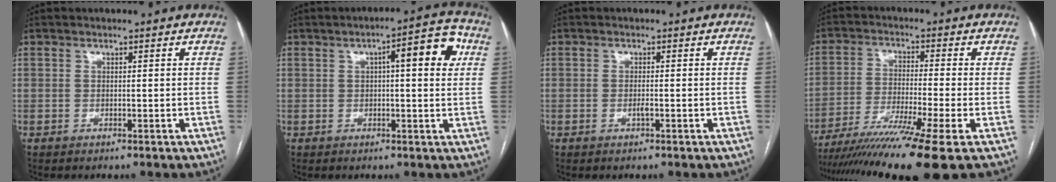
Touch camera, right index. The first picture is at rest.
{"total": 8.0, "force": [2.1, 1.7, 7.5], "torque": [-0.100, 0.024, 0.022]}
{"total": 1.2, "force": [-0.4, 0.2, 1.1], "torque": [-0.023, 0.000, -0.007]}
{"total": 15.2, "force": [-11.2, -2.2, 10.0], "torque": [-0.165, -0.042, -0.185]}